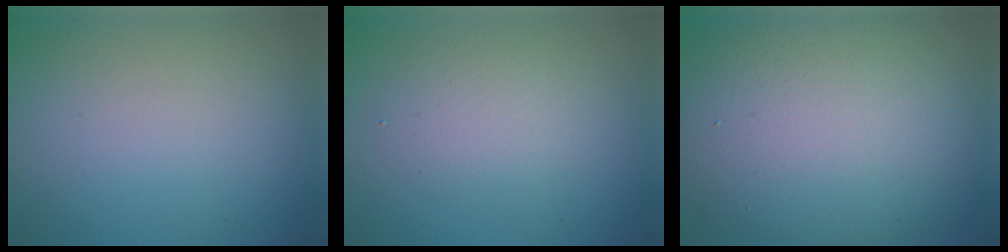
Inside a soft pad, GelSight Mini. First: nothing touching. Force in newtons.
{"total": 2.5, "press": 2.5, "slide": 0.2}
{"total": 12.8, "press": 12.8, "slide": 0.7}